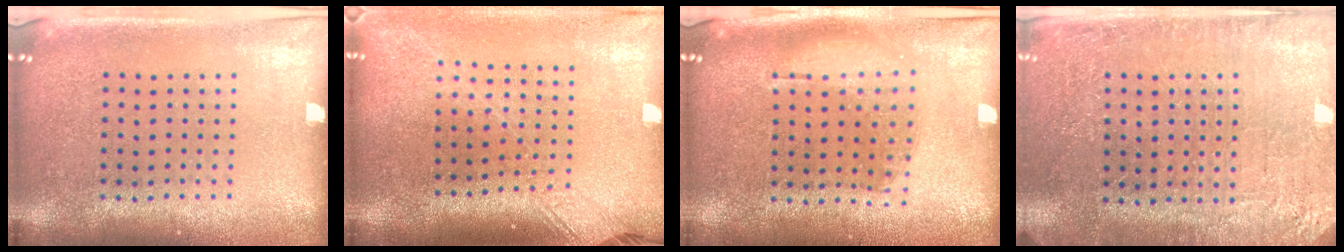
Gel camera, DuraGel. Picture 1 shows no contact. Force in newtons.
{"total": 1.8, "press": 1.4, "slide": 1.2}
{"total": 1.0, "press": 0.9, "slide": 0.4}
{"total": 2.7, "press": 2.7, "slide": 0.4}